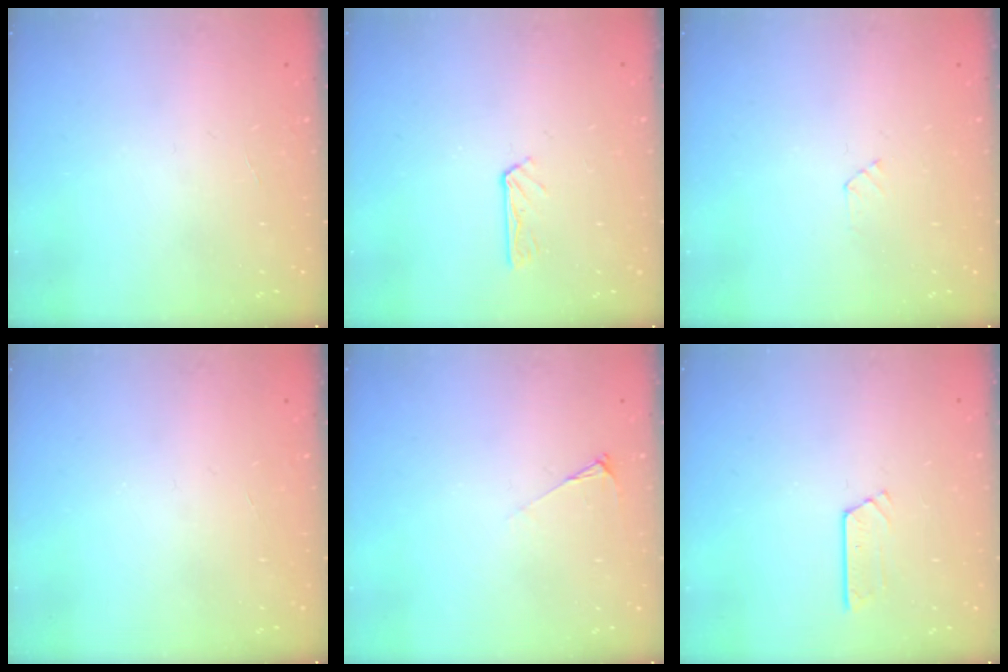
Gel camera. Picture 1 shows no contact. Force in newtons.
{"total": 2.9, "press": 2.9, "slide": 0.3}
{"total": 2.4, "press": 2.4, "slide": 0.3}
{"total": 0.0}
{"total": 4.0, "press": 4.0, "slide": 0.7}
{"total": 2.6, "press": 2.6, "slide": 0.2}